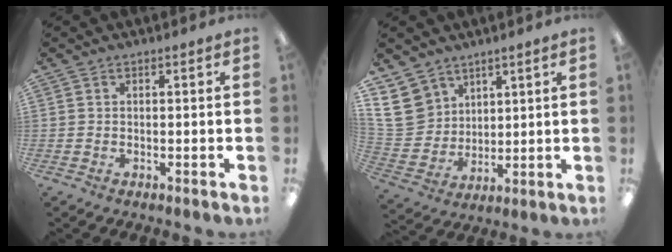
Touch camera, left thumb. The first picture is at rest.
{"total": 12.0, "force": [6.7, 9.2, 3.6], "torque": [-0.097, -0.028, 0.135]}